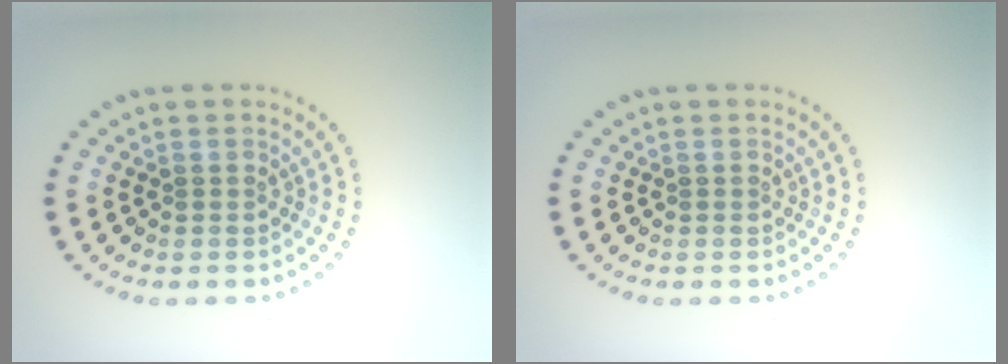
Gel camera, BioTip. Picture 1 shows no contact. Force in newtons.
{"total": 0.0}